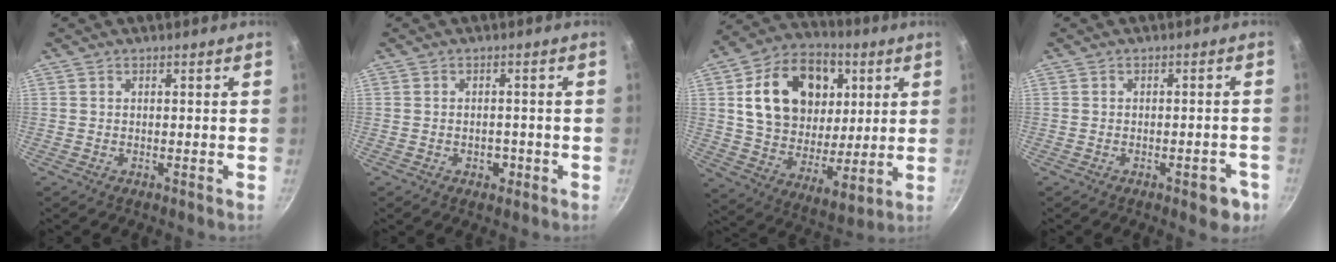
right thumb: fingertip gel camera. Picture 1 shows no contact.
{"total": 2.5, "force": [-1.0, 1.8, 1.4], "torque": [-0.009, 0.008, -0.011]}
{"total": 24.0, "force": [6.3, 17.2, 15.4], "torque": [-0.226, -0.015, 0.107]}
{"total": 5.3, "force": [-2.5, 2.5, 4.0], "torque": [-0.028, 0.019, -0.025]}